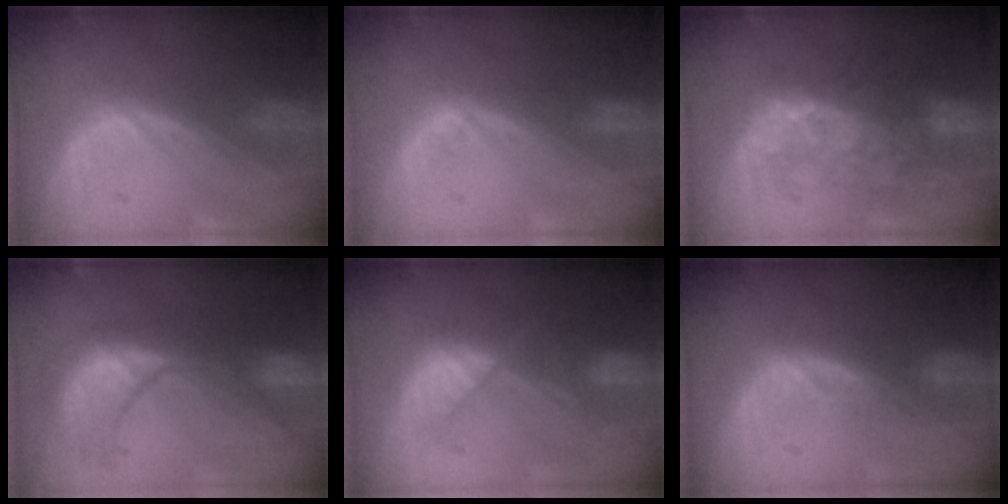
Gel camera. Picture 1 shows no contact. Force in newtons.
{"total": 1.4, "press": 1.3, "slide": 0.5}
{"total": 9.8, "press": 8.8, "slide": 4.4}
{"total": 10.5, "press": 10.0, "slide": 3.4}
{"total": 7.5, "press": 7.2, "slide": 2.0}
{"total": 3.5, "press": 3.0, "slide": 1.7}